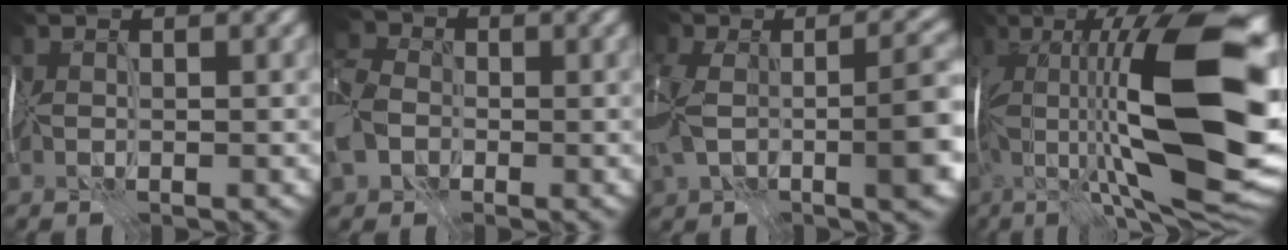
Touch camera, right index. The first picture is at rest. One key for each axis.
{"total": 7.3, "fx": -2.7, "fy": 5.5, "fz": 4.0, "tx": -0.112, "ty": -0.010, "tz": -0.068}
{"total": 11.0, "fx": -1.9, "fy": 5.4, "fz": 9.4, "tx": -0.201, "ty": -0.015, "tz": -0.025}
{"total": 18.4, "fx": -0.8, "fy": 5.3, "fz": 17.6, "tx": -0.284, "ty": 0.021, "tz": -0.013}